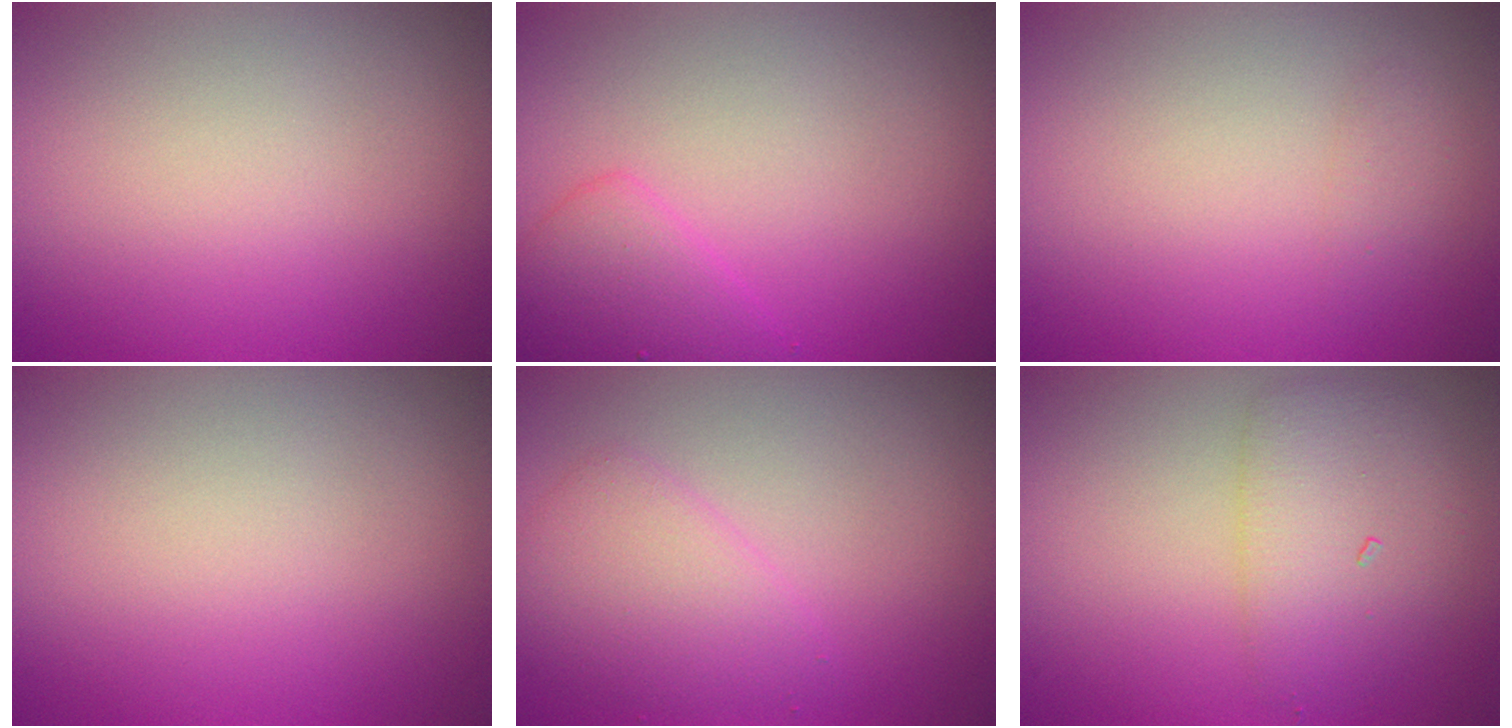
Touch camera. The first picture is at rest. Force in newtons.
{"total": 2.6, "press": 2.6, "slide": 0.2}
{"total": 0.7, "press": 0.7, "slide": 0.0}
{"total": 0.0}
{"total": 3.0, "press": 3.0, "slide": 0.2}
{"total": 3.5, "press": 3.5, "slide": 0.1}